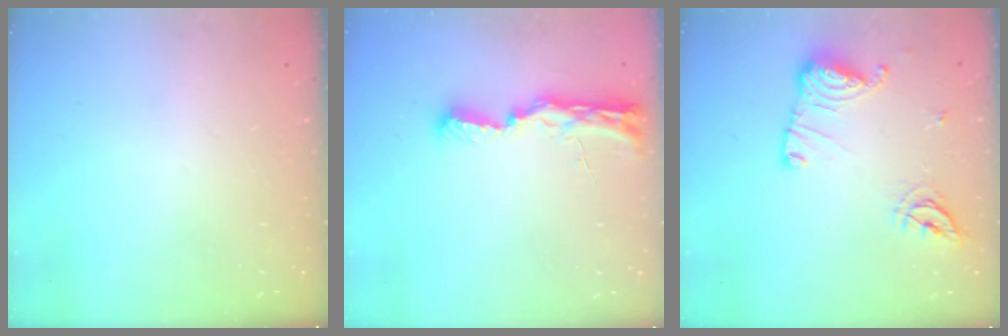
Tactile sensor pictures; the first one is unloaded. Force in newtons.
{"total": 8.8, "press": 8.7, "slide": 0.9}
{"total": 12.8, "press": 12.8, "slide": 0.5}